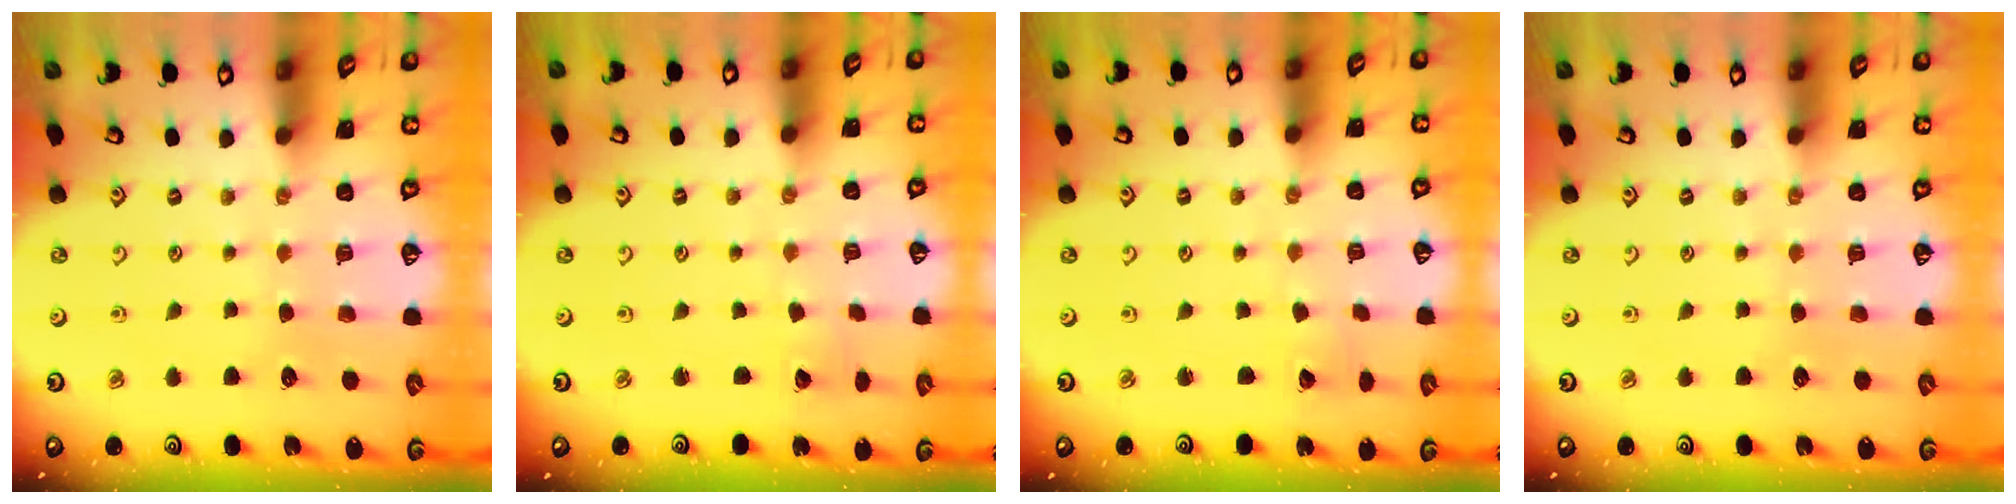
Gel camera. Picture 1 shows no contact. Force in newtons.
{"total": 1.3, "press": 1.3, "slide": 0.1}
{"total": 1.3, "press": 1.3, "slide": 0.1}
{"total": 0.0}